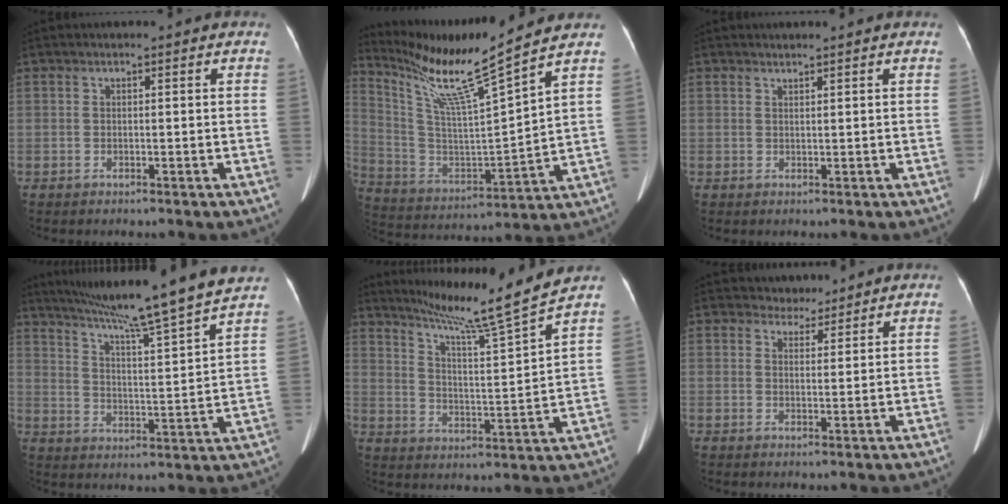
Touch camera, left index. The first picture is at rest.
{"total": 16.2, "force": [13.1, -2.3, 9.3], "torque": [-0.183, -0.027, 0.234]}
{"total": 0.9, "force": [0.9, 0.2, 0.0], "torque": [-0.005, 0.001, 0.016]}
{"total": 18.5, "force": [16.1, -2.1, 8.9], "torque": [-0.149, -0.027, 0.227]}
{"total": 13.2, "force": [11.5, -3.1, 5.6], "torque": [-0.098, -0.038, 0.180]}
{"total": 2.6, "force": [2.3, 1.1, -0.4], "torque": [0.007, 0.001, 0.036]}